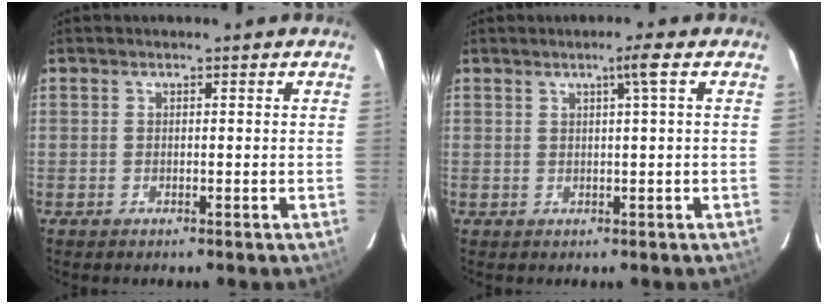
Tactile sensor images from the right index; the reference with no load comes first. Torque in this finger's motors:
{"motor_torque": [0.01, 0.00, 0.01, 0.04]}